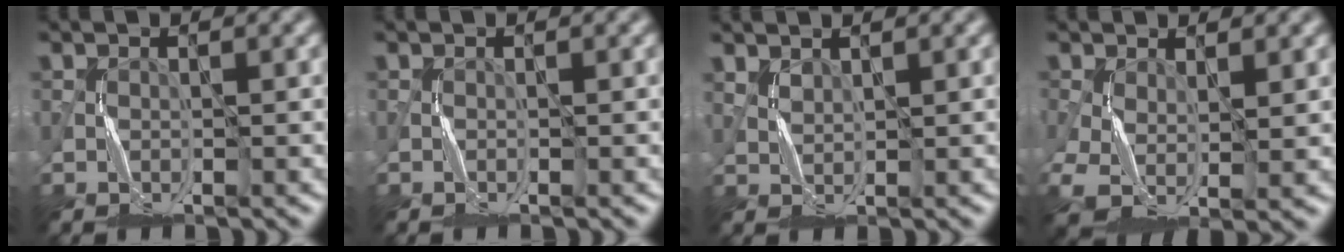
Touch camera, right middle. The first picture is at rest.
{"total": 0.0}
{"total": 1.1, "force": [1.1, 0.3, 0.2], "torque": [-0.012, 0.001, 0.028]}
{"total": 5.5, "force": [-1.1, 2.9, 4.5], "torque": [-0.109, -0.009, -0.022]}